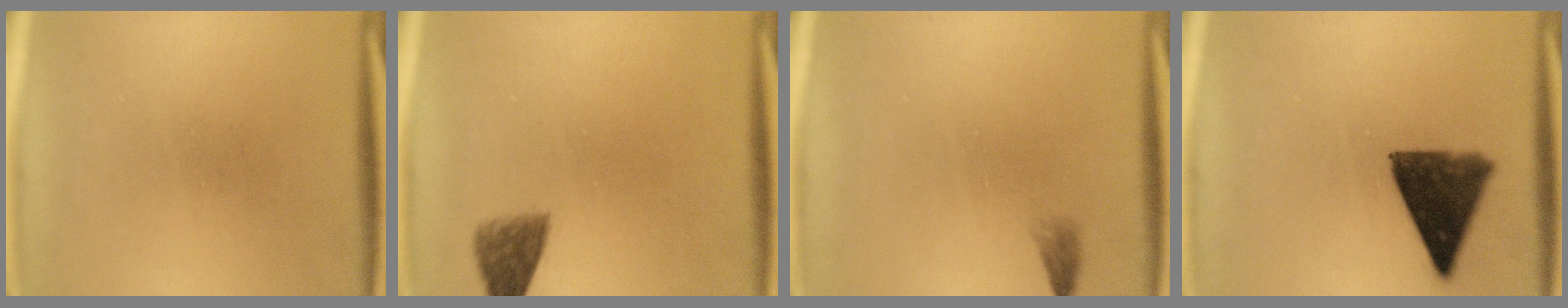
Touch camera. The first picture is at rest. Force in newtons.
{"total": 3.8}
{"total": 1.1}
{"total": 10.9}